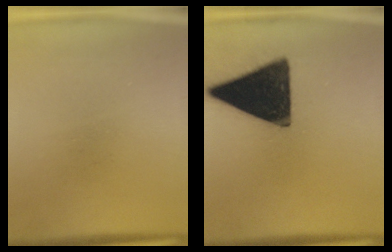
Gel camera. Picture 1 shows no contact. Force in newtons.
{"total": 17.2}